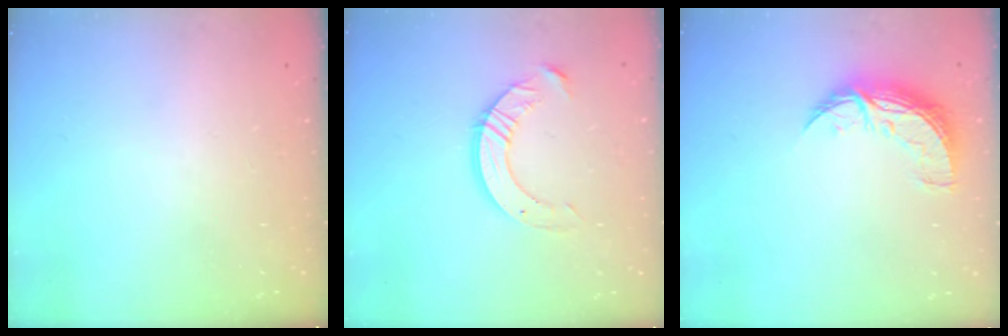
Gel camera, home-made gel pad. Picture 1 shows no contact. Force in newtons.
{"total": 10.5, "press": 10.4, "slide": 0.9}
{"total": 8.9, "press": 8.9, "slide": 0.6}